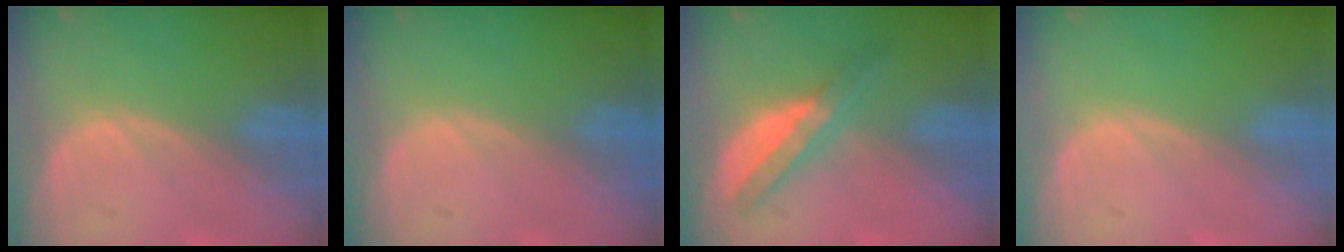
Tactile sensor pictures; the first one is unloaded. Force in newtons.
{"total": 0.0}
{"total": 5.6, "press": 5.3, "slide": 2.0}
{"total": 0.0}